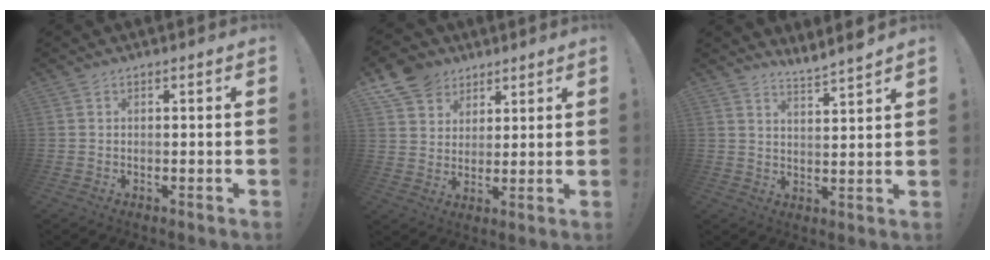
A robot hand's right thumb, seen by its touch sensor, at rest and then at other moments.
{"total": 10.3, "force": [6.8, 7.3, 2.3], "torque": [-0.046, -0.042, 0.138]}
{"total": 5.3, "force": [4.9, -0.4, 2.0], "torque": [-0.030, -0.039, 0.083]}